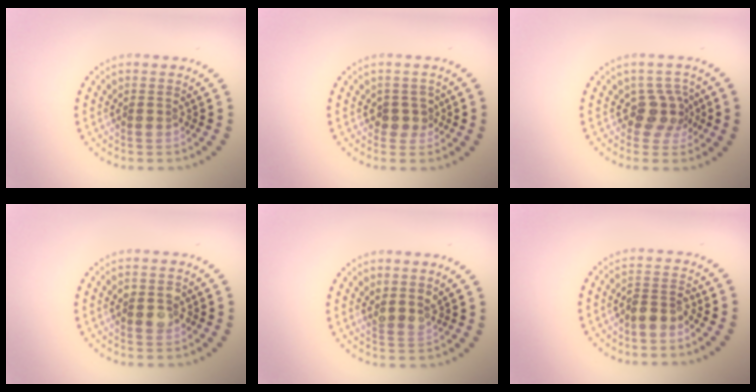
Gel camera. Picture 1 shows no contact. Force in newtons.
{"total": 1.5, "press": 1.2, "slide": 0.8}
{"total": 2.7, "press": 2.1, "slide": 1.8}
{"total": 2.1, "press": 2.1, "slide": 0.2}
{"total": 1.9, "press": 1.6, "slide": 1.0}
{"total": 2.1, "press": 1.7, "slide": 1.2}